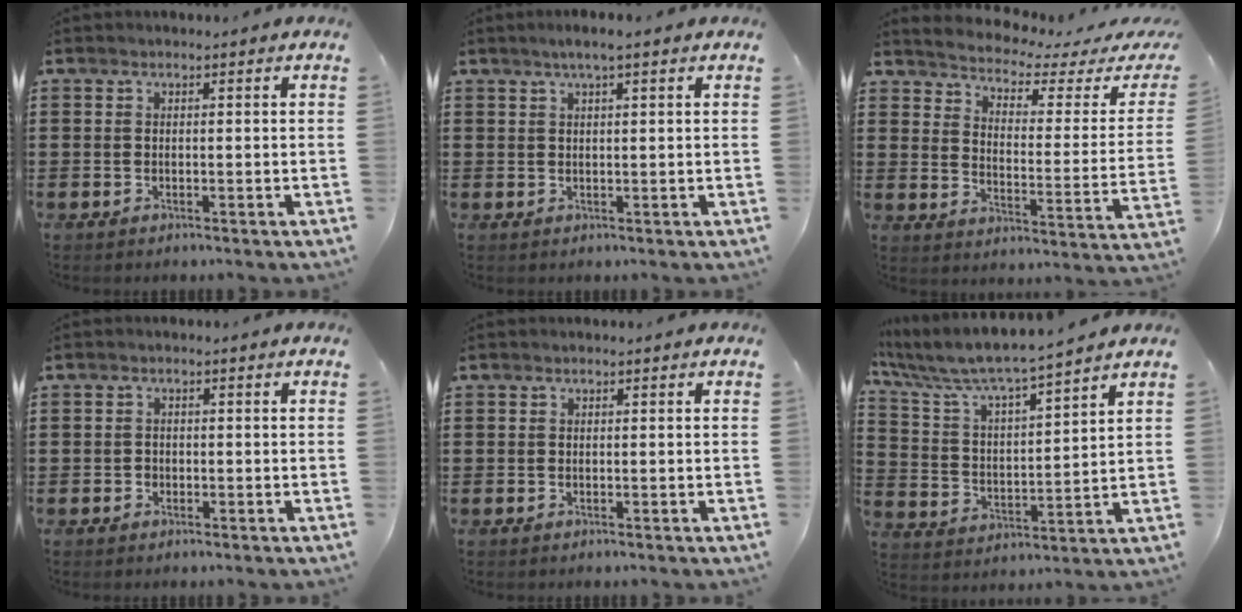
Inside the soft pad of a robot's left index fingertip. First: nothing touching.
{"total": 3.0, "force": [2.2, 0.2, 2.1], "torque": [-0.042, 0.004, 0.039]}
{"total": 2.7, "force": [2.4, 0.2, 1.0], "torque": [-0.040, -0.028, 0.031]}
{"total": 0.8, "force": [-0.2, 0.7, 0.2], "torque": [-0.008, 0.003, -0.005]}
{"total": 0.0}
{"total": 6.7, "force": [6.0, 0.2, 2.9], "torque": [-0.084, -0.041, 0.098]}